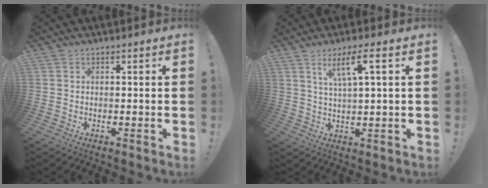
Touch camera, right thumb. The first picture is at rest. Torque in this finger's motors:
{"motor_torque": [0.02, 0.02, 0.06, 0.06, 0.01]}